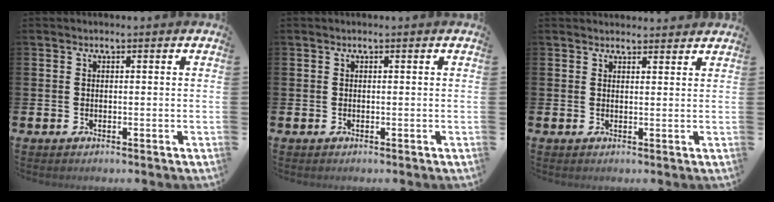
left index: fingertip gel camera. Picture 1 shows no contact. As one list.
[{"total": 0.0}, {"total": 1.9, "force": [1.9, 0.3, -0.1], "torque": [0.013, -0.011, 0.032]}]